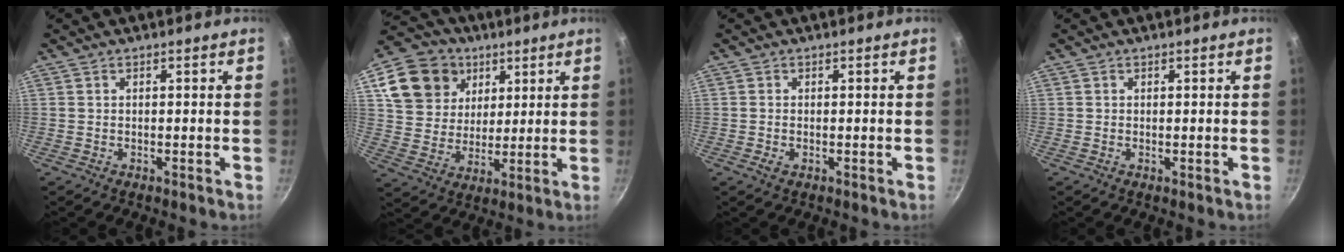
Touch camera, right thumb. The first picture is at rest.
{"total": 15.0, "force": [6.5, 12.1, 6.1], "torque": [-0.091, -0.011, 0.115]}
{"total": 1.1, "force": [-0.3, 0.6, 0.8], "torque": [-0.016, -0.001, -0.005]}
{"total": 0.0}